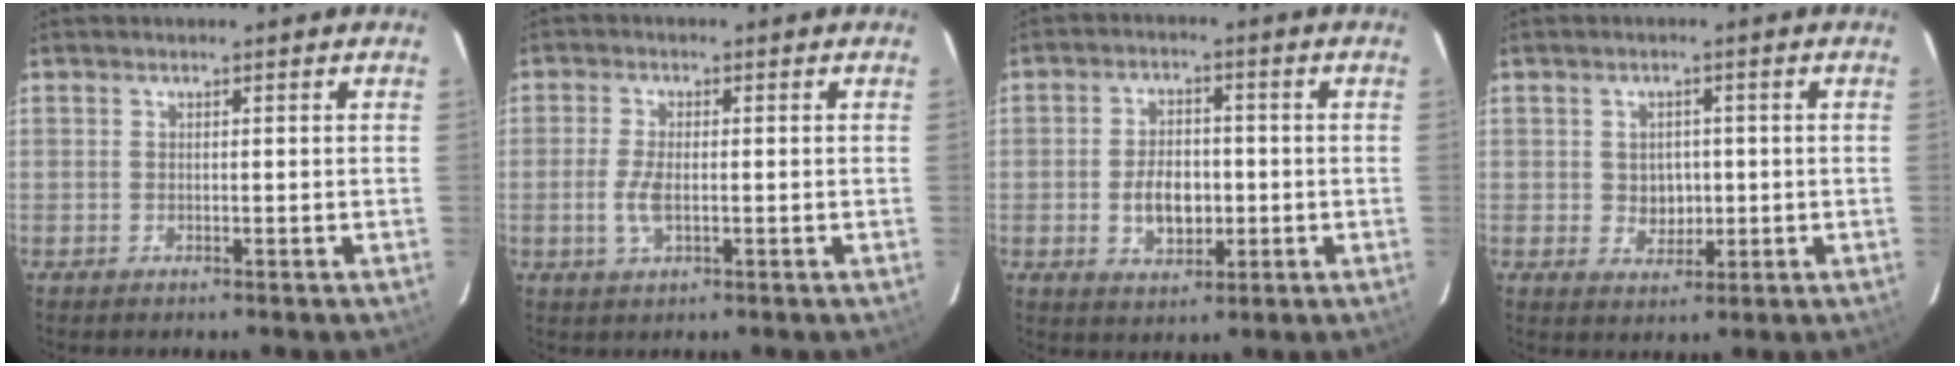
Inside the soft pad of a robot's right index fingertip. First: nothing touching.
{"total": 4.4, "force": [-0.9, 1.9, 3.9], "torque": [-0.084, -0.003, -0.018]}
{"total": 7.5, "force": [-1.3, 4.8, 5.6], "torque": [-0.106, 0.005, -0.015]}
{"total": 4.1, "force": [-0.1, 3.6, 1.9], "torque": [-0.032, 0.004, 0.005]}